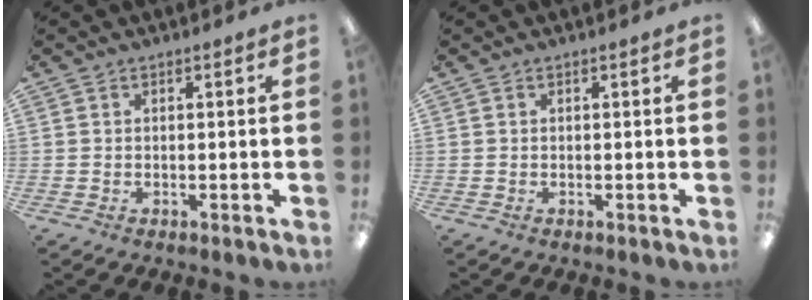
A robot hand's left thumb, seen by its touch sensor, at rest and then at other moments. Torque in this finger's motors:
{"motor_torque": [-0.13, 0.13, 0.04, -0.04, 0.00]}